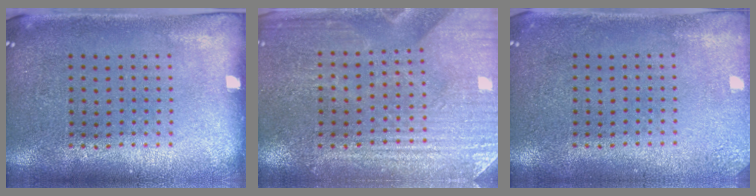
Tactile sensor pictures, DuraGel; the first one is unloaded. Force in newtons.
{"total": 3.1, "press": 3.1, "slide": 0.6}
{"total": 1.7, "press": 1.7, "slide": 0.2}